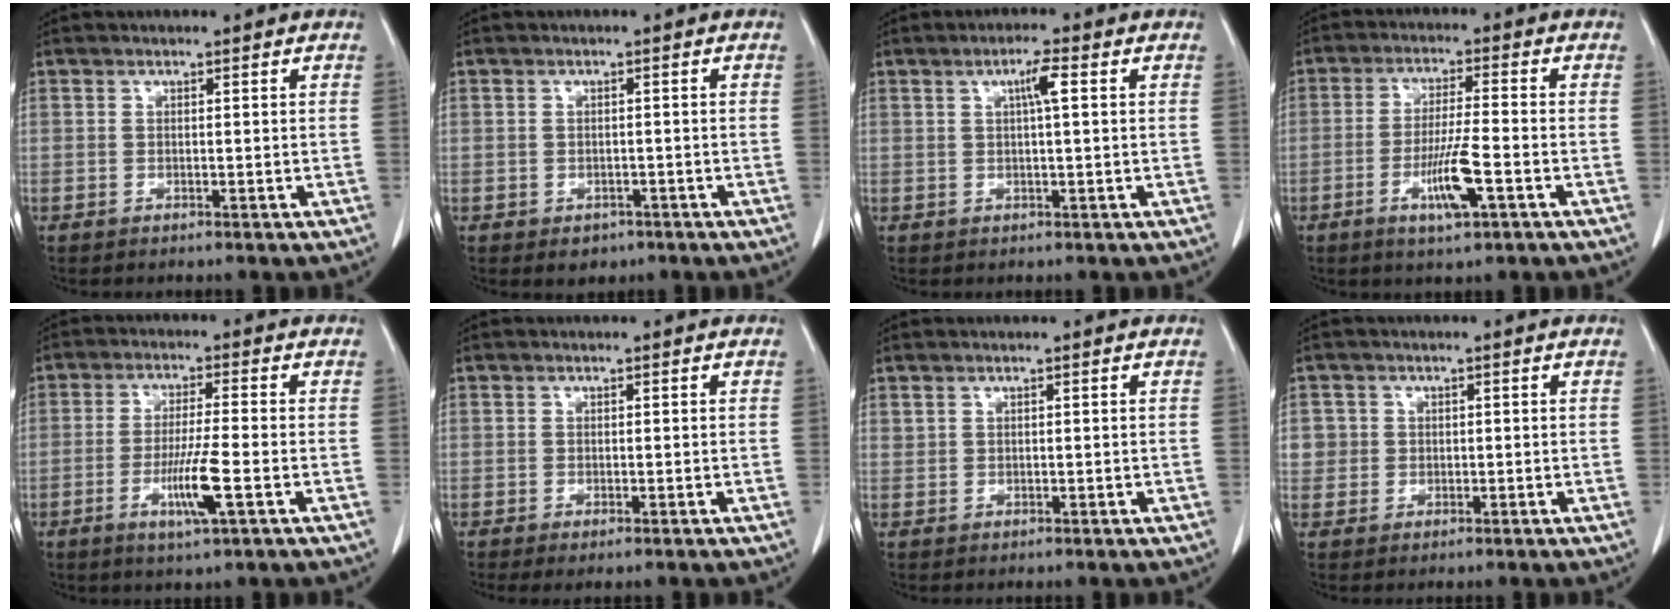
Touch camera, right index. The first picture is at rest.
{"total": 2.5, "force": [-1.3, 2.0, 0.7], "torque": [-0.002, 0.005, -0.010]}
{"total": 3.2, "force": [0.9, 0.3, 3.0], "torque": [-0.052, 0.005, 0.014]}
{"total": 7.7, "force": [-3.1, 0.4, 7.0], "torque": [-0.134, -0.010, -0.054]}
{"total": 7.3, "force": [-2.5, -0.2, 6.9], "torque": [-0.129, -0.015, -0.047]}
{"total": 1.4, "force": [-0.5, 0.3, 1.3], "torque": [-0.020, -0.005, -0.005]}
{"total": 0.5, "force": [0.4, 0.3, 0.1], "torque": [0.000, 0.003, 0.009]}
{"total": 2.7, "force": [0.3, 2.7, 0.0], "torque": [0.017, 0.007, 0.005]}